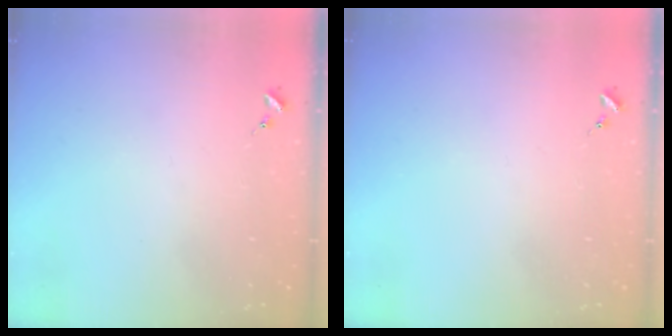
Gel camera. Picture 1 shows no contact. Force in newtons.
{"total": 0.0}